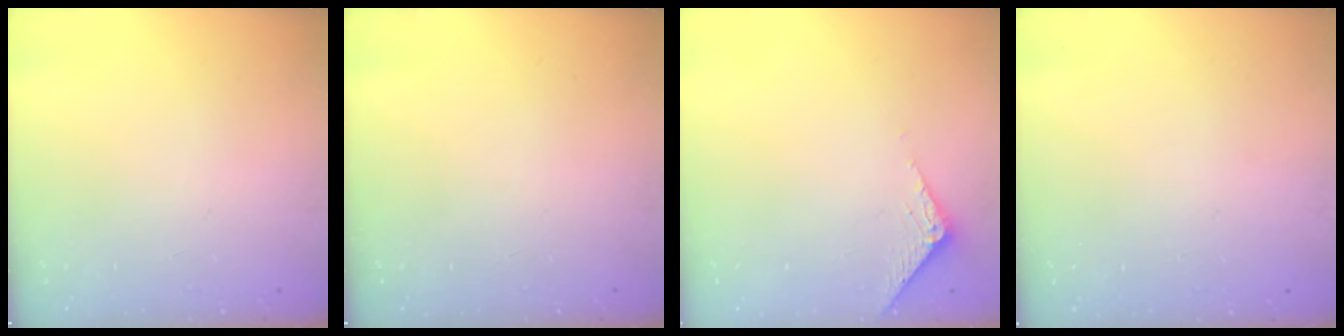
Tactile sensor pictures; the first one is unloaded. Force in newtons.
{"total": 0.0}
{"total": 3.4, "press": 3.4, "slide": 0.2}
{"total": 0.0}